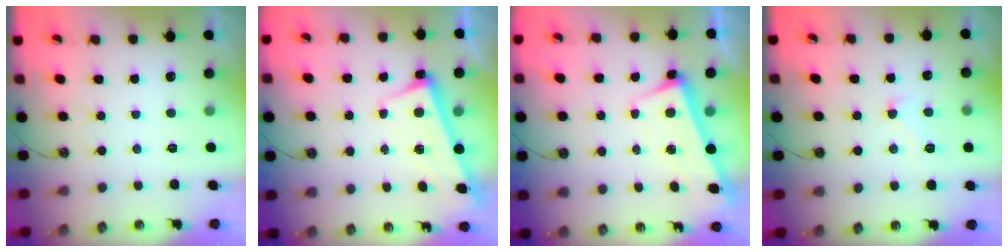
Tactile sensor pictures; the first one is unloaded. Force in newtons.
{"total": 2.5, "press": 2.4, "slide": 0.6}
{"total": 2.6, "press": 2.5, "slide": 0.7}
{"total": 2.2, "press": 2.1, "slide": 0.6}